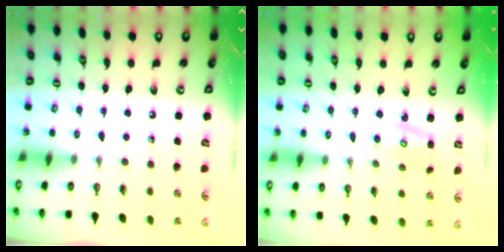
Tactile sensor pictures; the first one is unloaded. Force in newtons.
{"total": 2.6, "press": 2.5, "slide": 0.3}